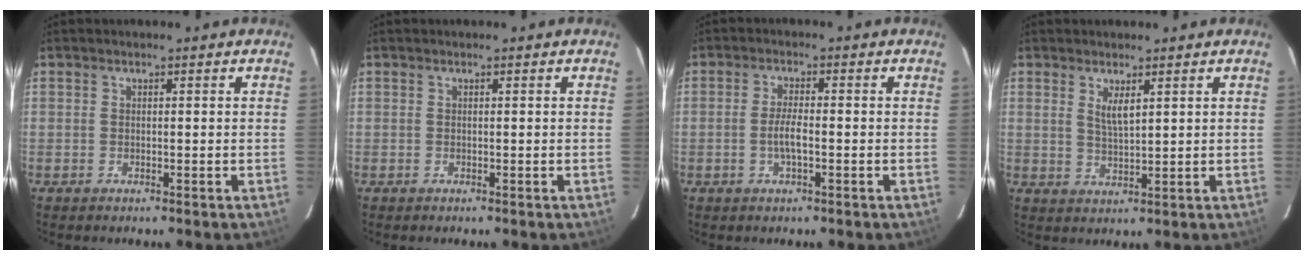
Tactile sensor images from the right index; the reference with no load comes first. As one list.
[{"total": 0.0}, {"total": 3.5, "force": [-1.0, 0.7, 3.3], "torque": [-0.064, -0.001, -0.018]}, {"total": 3.4, "force": [1.7, 0.9, 2.8], "torque": [-0.053, -0.004, 0.032]}]